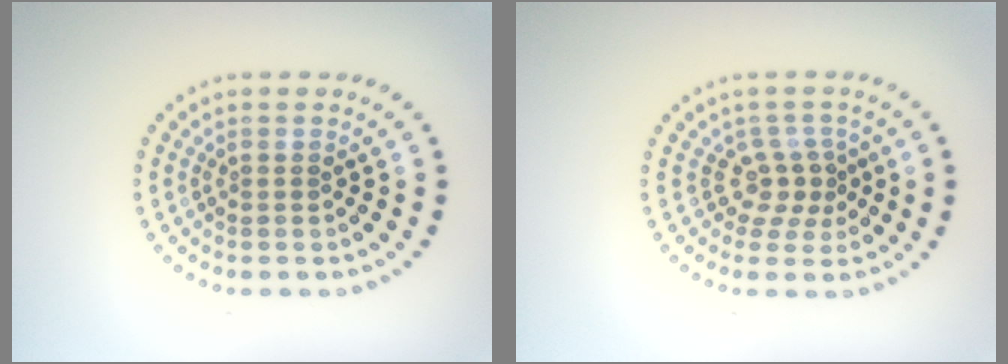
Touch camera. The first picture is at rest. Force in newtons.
{"total": 2.4, "press": 1.7, "slide": 1.8}